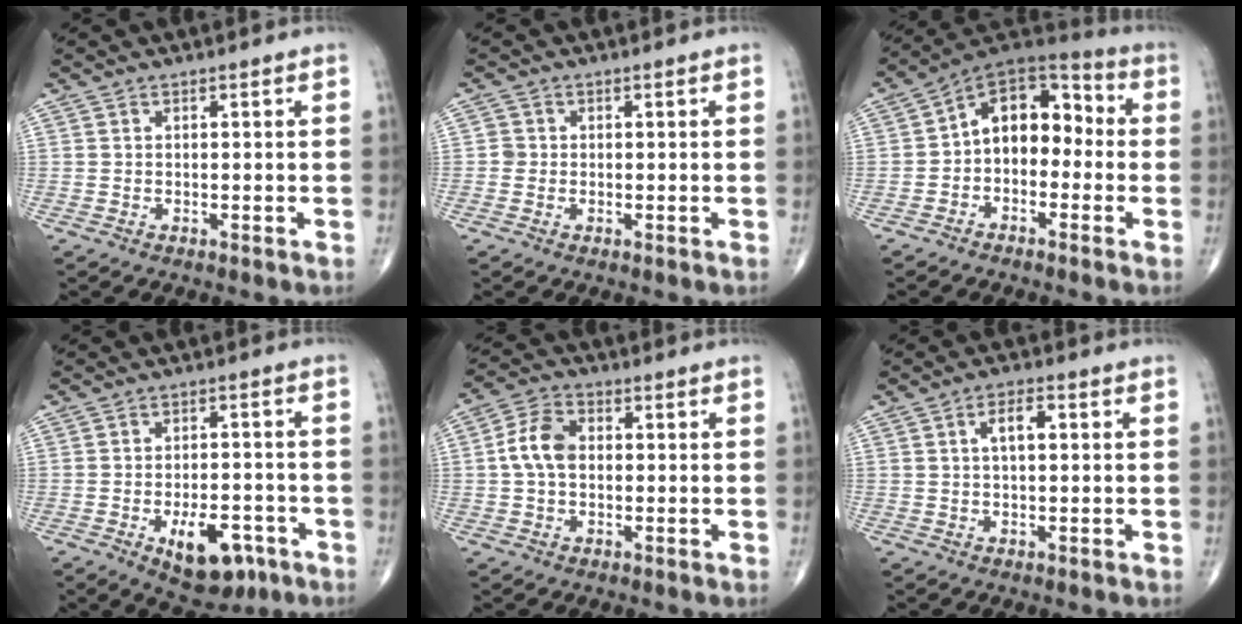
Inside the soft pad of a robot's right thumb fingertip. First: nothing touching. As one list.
[{"total": 1.5, "force": [-0.2, 1.4, 0.2], "torque": [0.007, 0.006, -0.006]}, {"total": 12.3, "force": [-1.0, 8.3, 9.0], "torque": [-0.092, 0.049, -0.037]}, {"total": 10.7, "force": [-4.9, 5.6, 7.7], "torque": [-0.087, 0.021, -0.062]}, {"total": 7.2, "force": [0.2, 4.9, 5.3], "torque": [-0.100, 0.020, -0.004]}, {"total": 4.2, "force": [0.8, 1.9, 3.6], "torque": [-0.057, 0.008, 0.010]}]